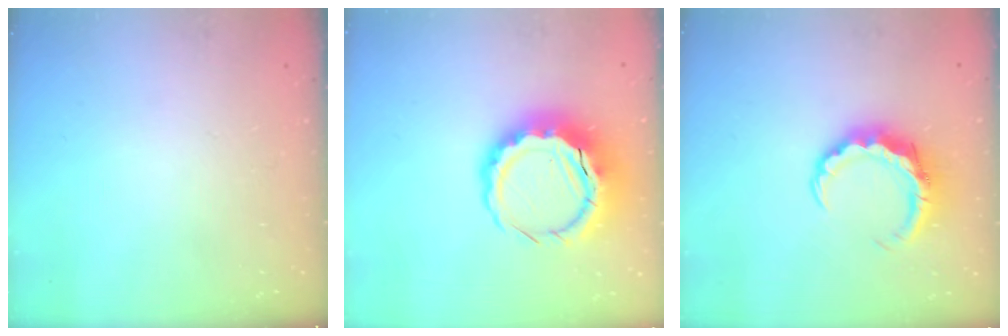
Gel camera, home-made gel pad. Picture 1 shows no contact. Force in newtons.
{"total": 12.7, "press": 12.4, "slide": 2.7}
{"total": 7.2, "press": 7.2, "slide": 1.0}